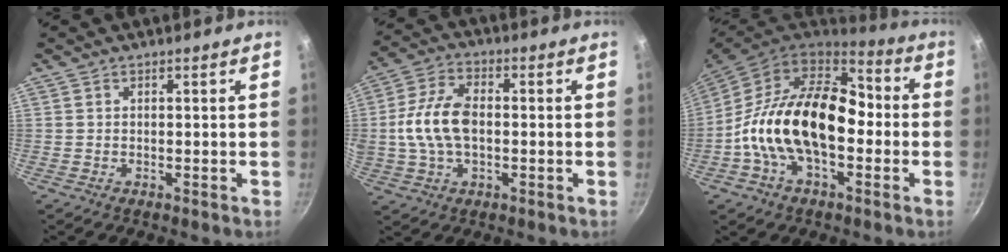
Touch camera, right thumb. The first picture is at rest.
{"total": 11.7, "force": [-0.3, 7.0, 9.4], "torque": [-0.182, 0.026, -0.014]}
{"total": 21.8, "force": [-2.3, 13.2, 17.2], "torque": [-0.267, 0.046, -0.057]}